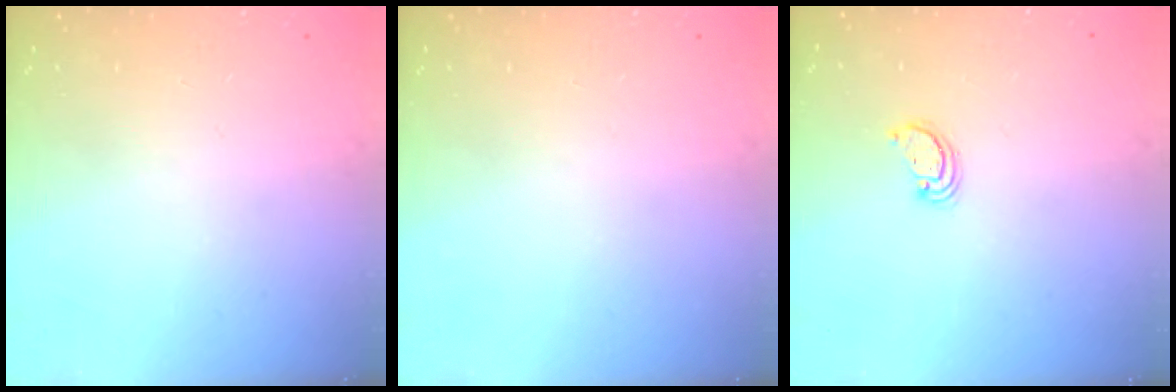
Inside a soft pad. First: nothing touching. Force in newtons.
{"total": 0.0}
{"total": 2.6, "press": 2.6, "slide": 0.2}